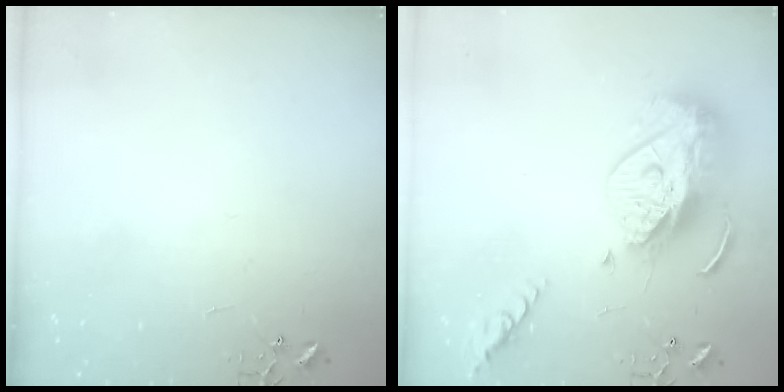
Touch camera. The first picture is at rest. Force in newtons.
{"total": 17.5, "press": 17.4, "slide": 1.6}